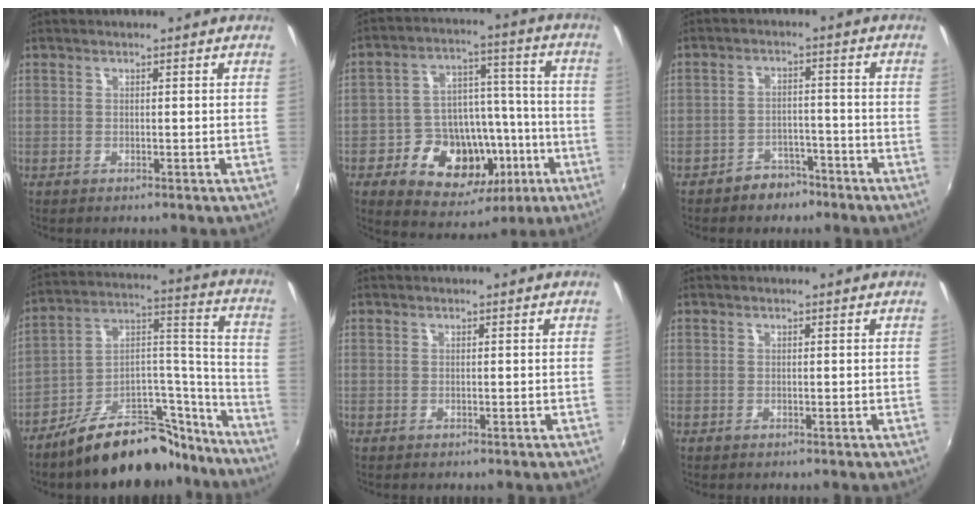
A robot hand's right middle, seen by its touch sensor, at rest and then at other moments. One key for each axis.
{"total": 17.8, "fx": -6.8, "fy": 13.2, "fz": 9.7, "tx": -0.199, "ty": 0.033, "tz": -0.084}
{"total": 5.0, "fx": -4.0, "fy": 2.8, "fz": 1.0, "tx": -0.026, "ty": 0.018, "tz": -0.053}
{"total": 20.6, "fx": -16.5, "fy": 8.2, "fz": 9.2, "tx": -0.125, "ty": 0.067, "tz": -0.238}
{"total": 0.0}
{"total": 0.0}